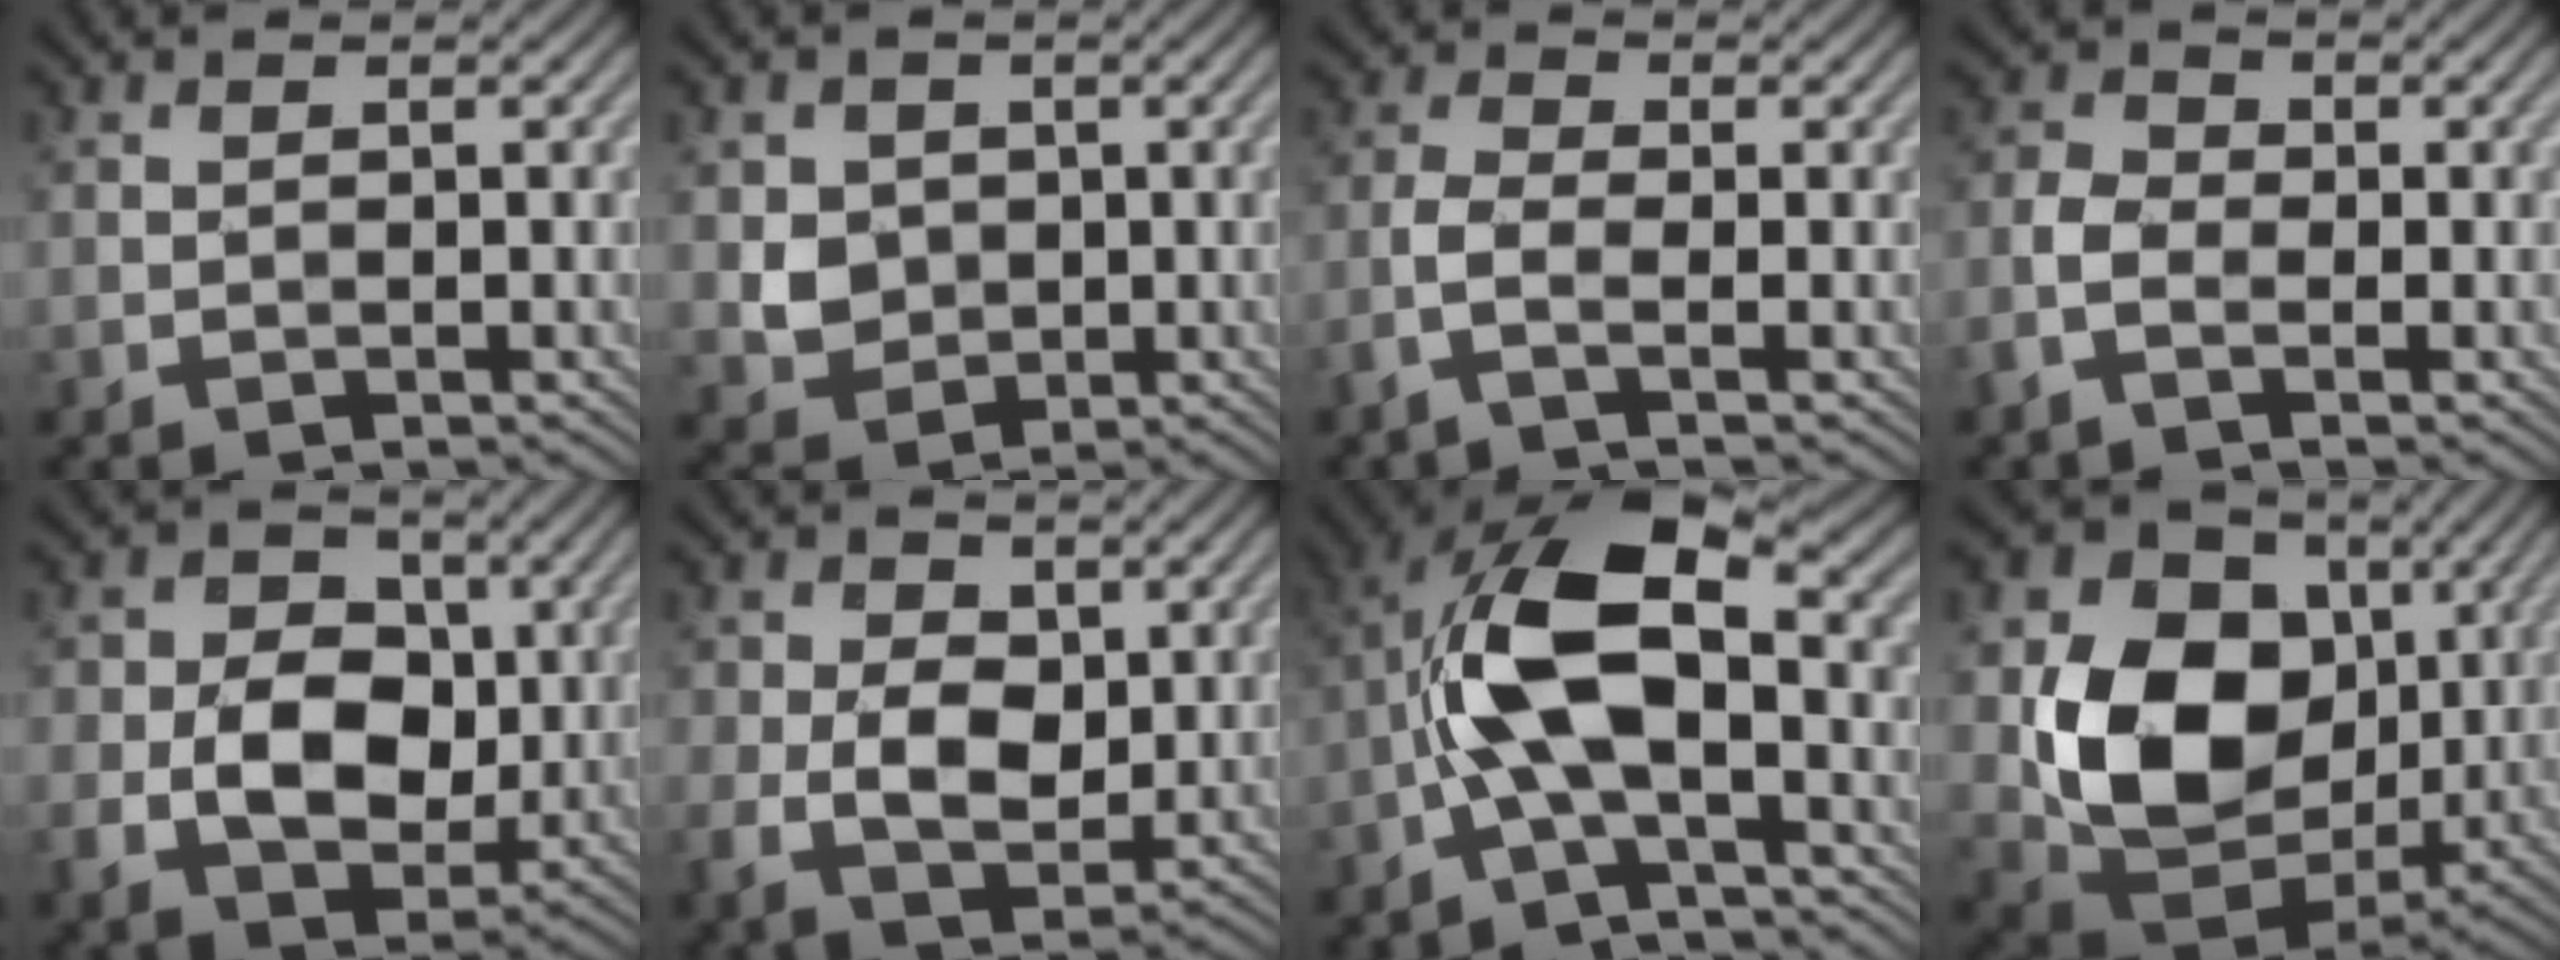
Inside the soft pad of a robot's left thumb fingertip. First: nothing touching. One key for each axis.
{"total": 4.1, "fx": 0.3, "fy": 3.8, "fz": 1.6, "tx": -0.049, "ty": -0.003, "tz": 0.002}
{"total": 3.1, "fx": -1.4, "fy": 0.9, "fz": 2.6, "tx": -0.071, "ty": 0.007, "tz": -0.039}
{"total": 3.8, "fx": -1.7, "fy": 2.3, "fz": 2.6, "tx": -0.066, "ty": 0.007, "tz": -0.044}
{"total": 8.9, "fx": -0.9, "fy": 6.7, "fz": 5.9, "tx": -0.114, "ty": -0.002, "tz": -0.026}
{"total": 7.1, "fx": 0.2, "fy": 4.8, "fz": 5.3, "tx": -0.110, "ty": -0.002, "tz": -0.002}
{"total": 10.5, "fx": -1.5, "fy": 4.5, "fz": 9.4, "tx": -0.199, "ty": 0.021, "tz": -0.035}
{"total": 15.1, "fx": 1.0, "fy": 11.9, "fz": 9.2, "tx": -0.198, "ty": -0.022, "tz": 0.021}